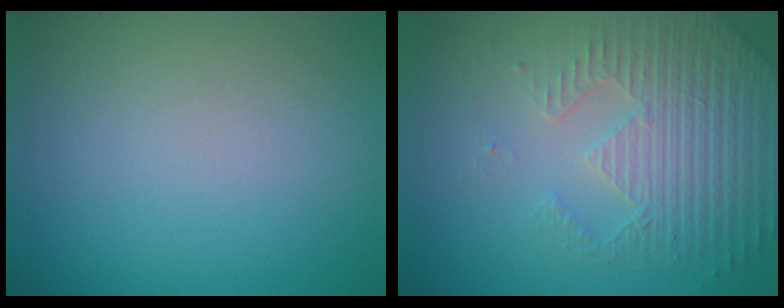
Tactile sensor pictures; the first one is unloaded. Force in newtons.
{"total": 5.0, "press": 3.7, "slide": 3.4}